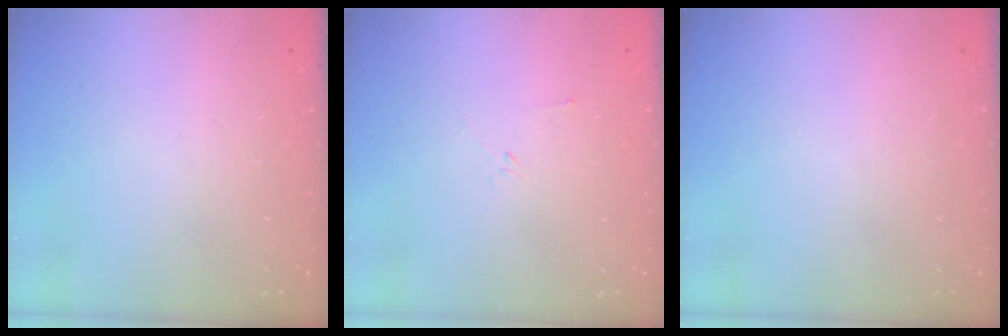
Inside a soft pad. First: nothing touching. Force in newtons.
{"total": 2.2, "press": 2.1, "slide": 0.7}
{"total": 0.0}